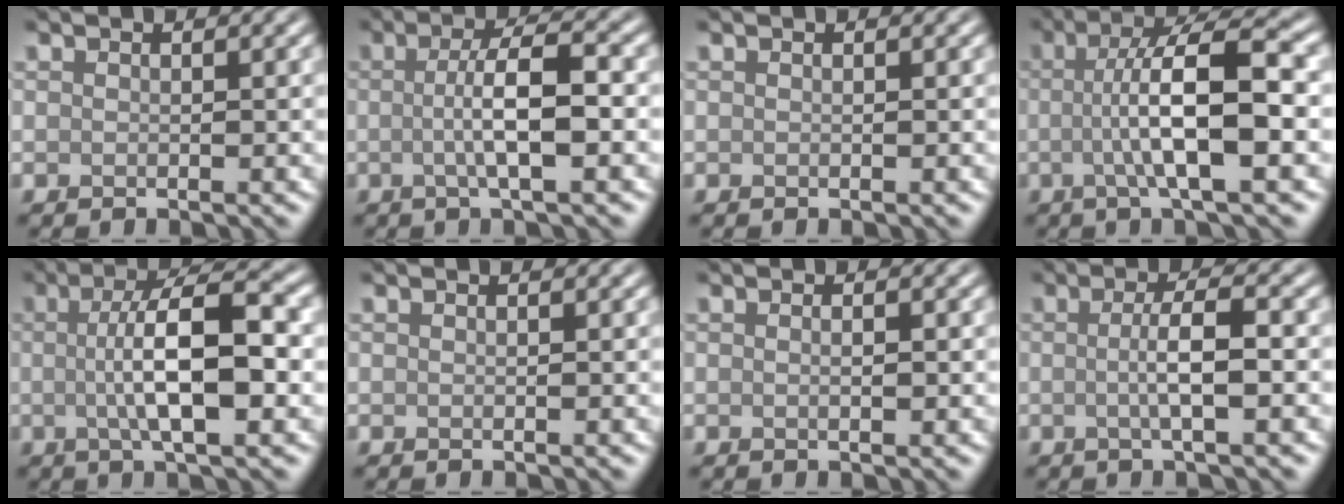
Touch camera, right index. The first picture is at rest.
{"total": 4.8, "force": [-0.2, 0.9, 4.7], "torque": [-0.081, 0.006, -0.007]}
{"total": 0.0}
{"total": 7.8, "force": [-0.4, 1.6, 7.6], "torque": [-0.122, 0.012, -0.011]}
{"total": 7.7, "force": [0.1, 2.0, 7.4], "torque": [-0.119, 0.006, -0.002]}
{"total": 0.0}
{"total": 0.8, "force": [0.0, 0.1, 0.8], "torque": [-0.015, -0.001, 0.000]}
{"total": 3.4, "force": [-0.1, 0.6, 3.4], "torque": [-0.059, 0.002, -0.004]}